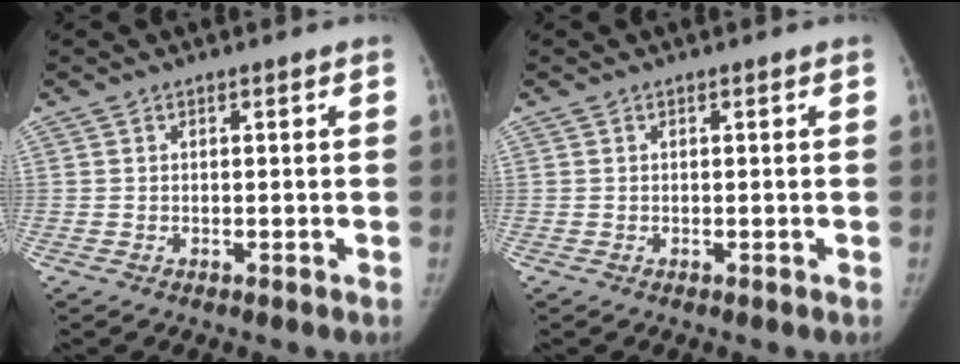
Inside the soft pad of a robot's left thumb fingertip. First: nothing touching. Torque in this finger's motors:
{"motor_torque": [0.02, 0.02, 0.09, -0.09, 0.01]}